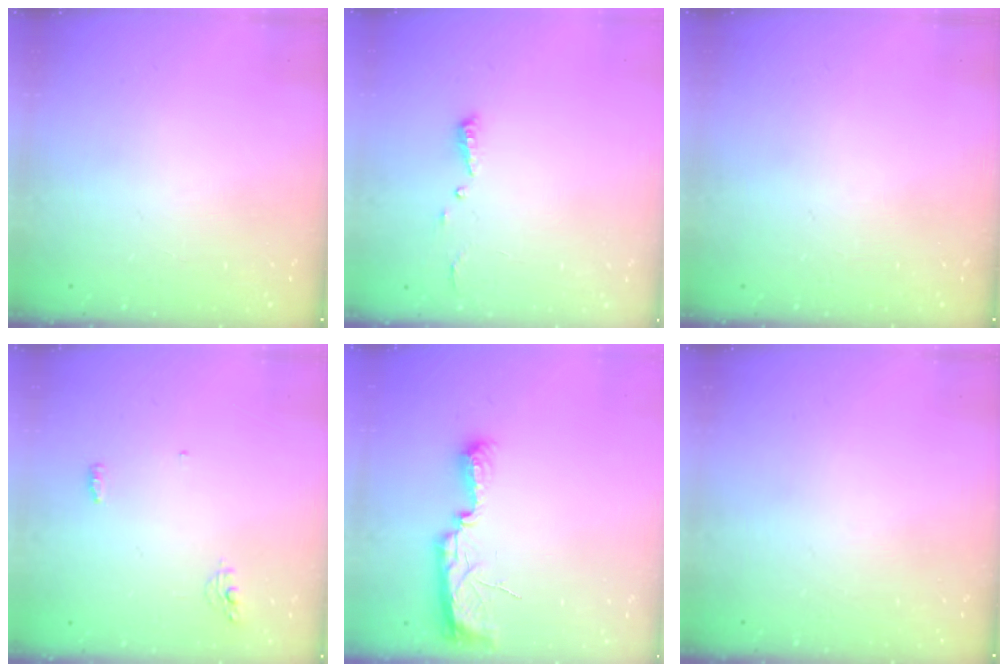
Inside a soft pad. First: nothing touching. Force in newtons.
{"total": 4.4, "press": 4.4, "slide": 0.4}
{"total": 0.0}
{"total": 4.1, "press": 4.0, "slide": 0.9}
{"total": 7.9, "press": 7.8, "slide": 0.8}
{"total": 0.0}